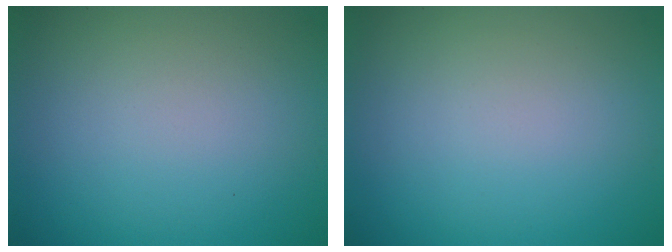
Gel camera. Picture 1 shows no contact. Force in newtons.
{"total": 0.0}